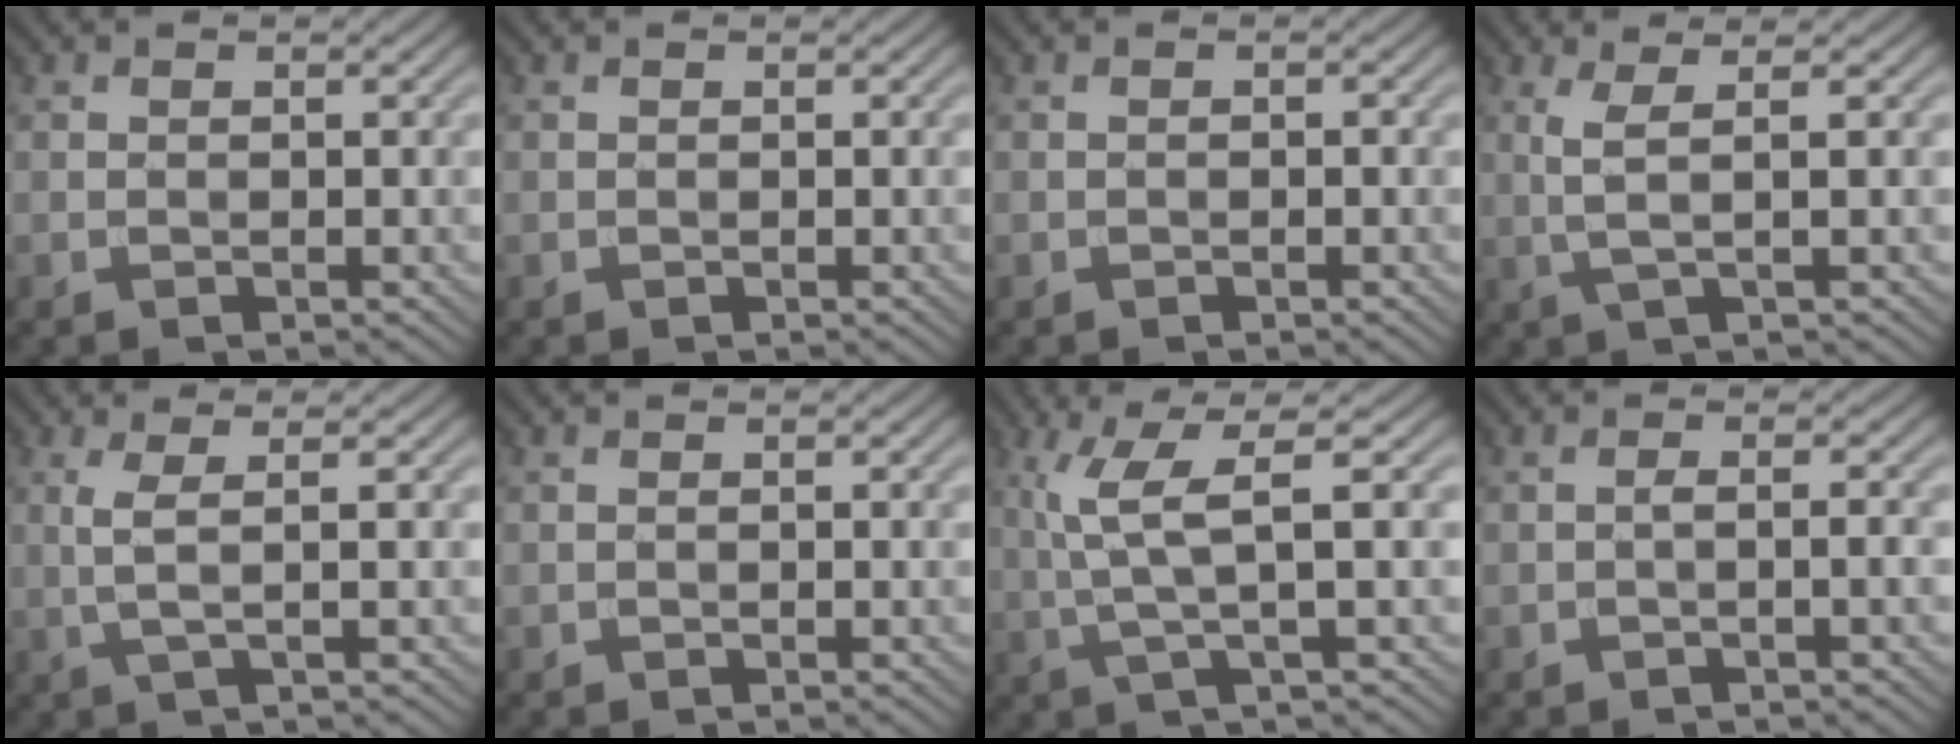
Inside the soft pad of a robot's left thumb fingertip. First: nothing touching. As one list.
[{"total": 0.0}, {"total": 0.6, "force": [-0.2, 0.2, 0.5], "torque": [-0.008, 0.001, -0.004]}, {"total": 3.5, "force": [0.9, 0.5, 3.4], "torque": [-0.067, 0.004, 0.017]}, {"total": 3.2, "force": [0.6, 0.5, 3.1], "torque": [-0.061, 0.005, 0.010]}, {"total": 0.0}, {"total": 6.2, "force": [1.3, 0.8, 6.0], "torque": [-0.131, 0.013, 0.026]}, {"total": 1.7, "force": [-0.4, 0.2, 1.6], "torque": [-0.026, 0.007, -0.012]}]